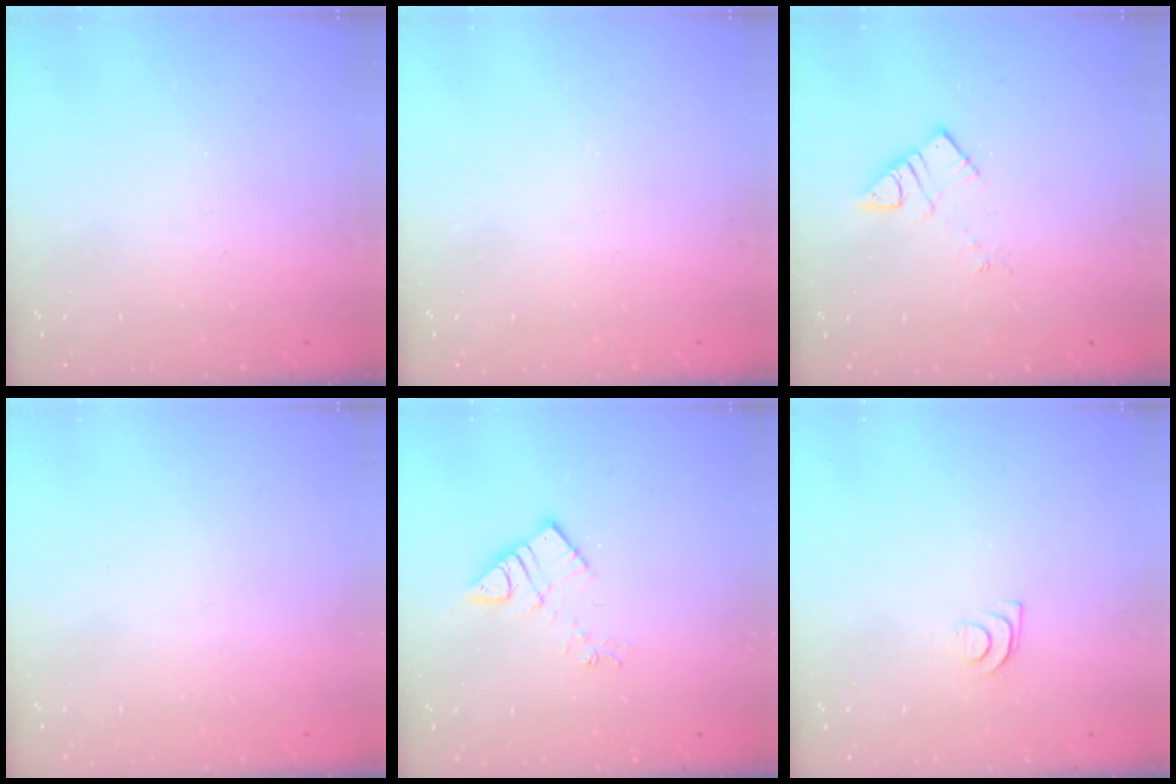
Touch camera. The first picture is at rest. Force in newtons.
{"total": 2.2, "press": 2.1, "slide": 0.4}
{"total": 5.8, "press": 5.8, "slide": 0.0}
{"total": 1.7, "press": 1.7, "slide": 0.1}
{"total": 7.9, "press": 7.9, "slide": 0.4}
{"total": 4.2, "press": 4.2, "slide": 0.5}